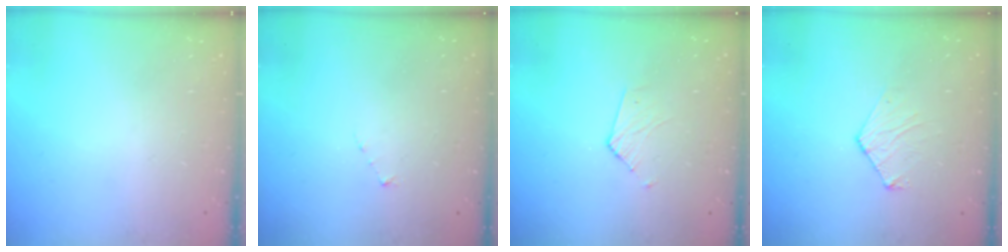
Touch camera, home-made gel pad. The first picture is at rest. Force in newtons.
{"total": 2.7, "press": 2.7, "slide": 0.3}
{"total": 3.2, "press": 3.1, "slide": 0.3}
{"total": 6.4, "press": 6.3, "slide": 0.6}